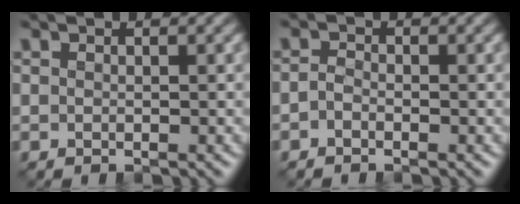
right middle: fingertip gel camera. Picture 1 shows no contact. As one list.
[{"total": 0.9, "force": [-0.6, 0.5, 0.5], "torque": [-0.012, 0.001, -0.015]}]